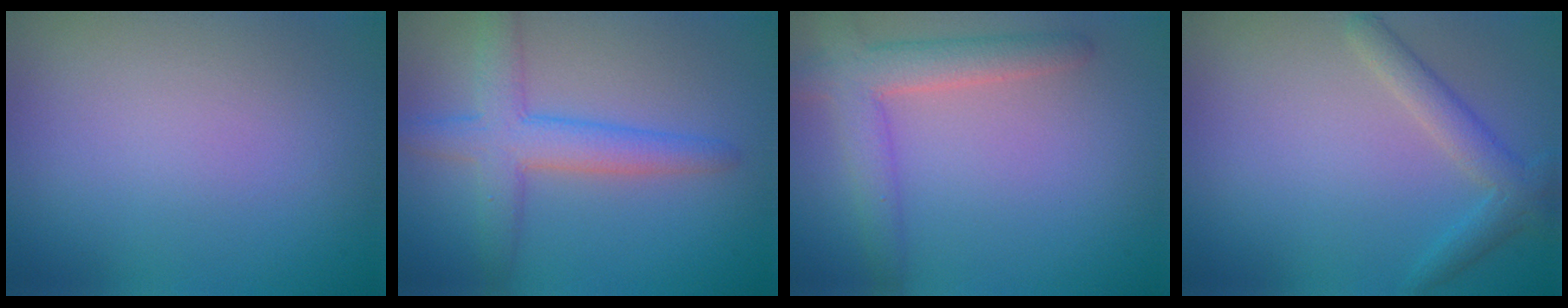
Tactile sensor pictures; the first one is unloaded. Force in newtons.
{"total": 4.5, "press": 4.5, "slide": 0.2}
{"total": 4.0, "press": 4.0, "slide": 0.3}
{"total": 2.6, "press": 2.6, "slide": 0.1}